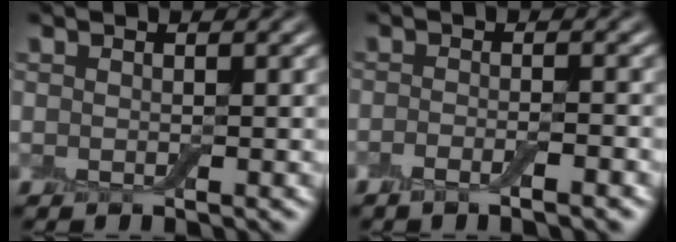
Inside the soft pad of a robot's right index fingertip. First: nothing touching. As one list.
[{"total": 2.5, "force": [-1.5, 0.5, 2.0], "torque": [-0.033, 0.000, -0.029]}]